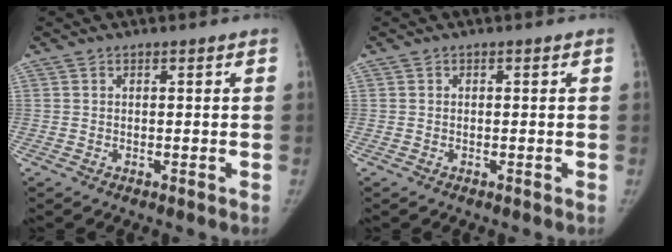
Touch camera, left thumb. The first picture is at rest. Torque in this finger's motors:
{"motor_torque": [2.44, 2.57, 0.35, 0.01, -0.05]}